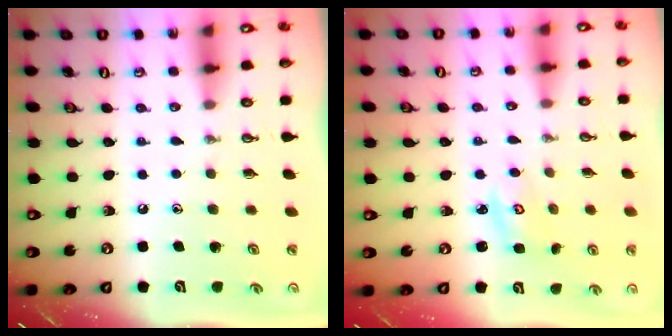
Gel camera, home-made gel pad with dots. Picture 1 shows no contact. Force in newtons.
{"total": 2.9, "press": 2.9, "slide": 0.4}